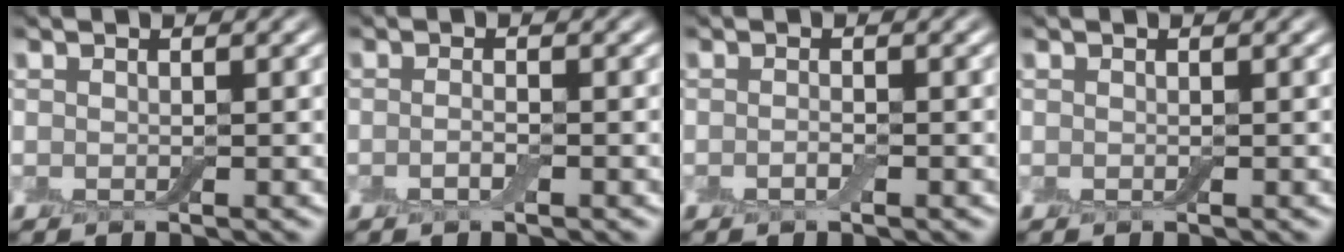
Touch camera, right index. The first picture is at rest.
{"total": 1.1, "force": [-0.5, 0.3, 0.9], "torque": [-0.019, -0.002, -0.011]}
{"total": 0.8, "force": [-0.4, 0.2, 0.6], "torque": [-0.014, -0.001, -0.008]}
{"total": 0.0}